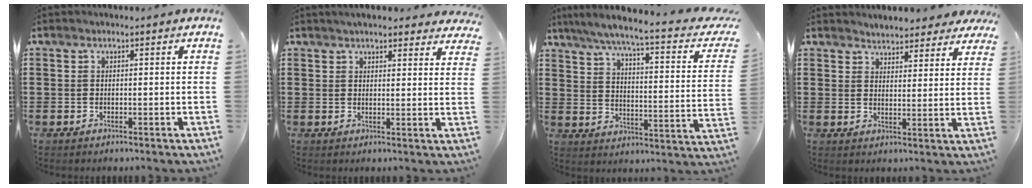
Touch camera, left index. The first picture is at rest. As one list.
[{"total": 3.4, "force": [3.3, 0.3, 0.7], "torque": [-0.023, -0.005, 0.061]}, {"total": 6.5, "force": [4.6, -0.4, 4.5], "torque": [-0.106, -0.040, 0.071]}, {"total": 3.9, "force": [3.9, 0.6, 0.1], "torque": [-0.016, -0.010, 0.073]}]